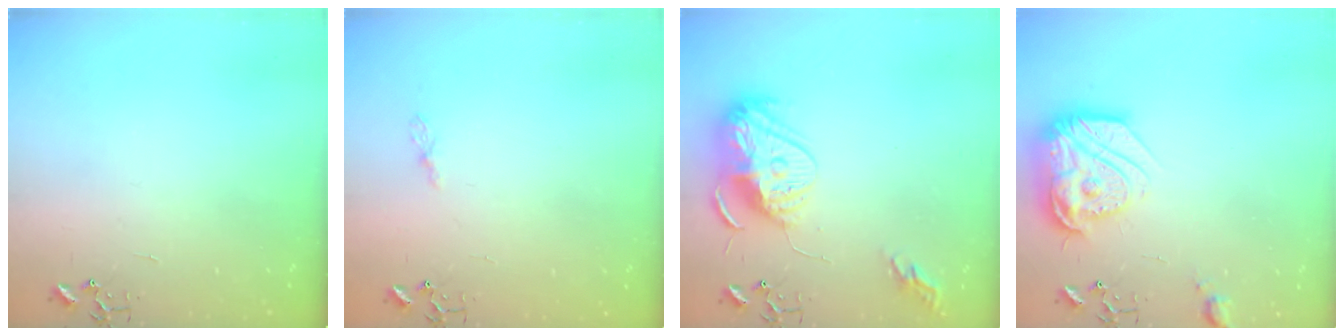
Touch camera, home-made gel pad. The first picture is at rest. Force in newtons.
{"total": 3.9, "press": 3.9, "slide": 0.5}
{"total": 15.5, "press": 15.4, "slide": 1.5}
{"total": 22.3, "press": 22.2, "slide": 1.9}